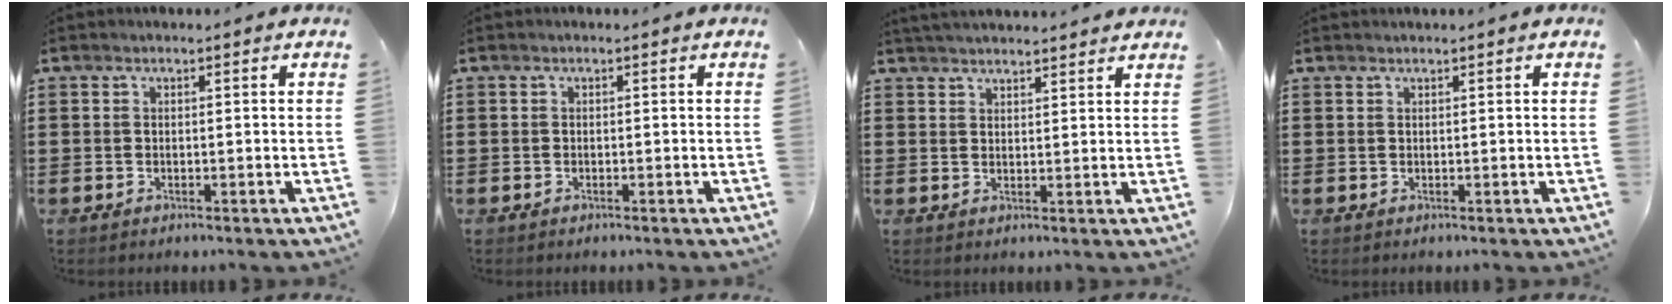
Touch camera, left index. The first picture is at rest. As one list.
[{"total": 0.0}, {"total": 2.6, "force": [2.6, -0.2, 0.1], "torque": [-0.009, -0.004, 0.049]}, {"total": 0.5, "force": [0.4, -0.1, 0.2], "torque": [-0.005, -0.003, 0.009]}]